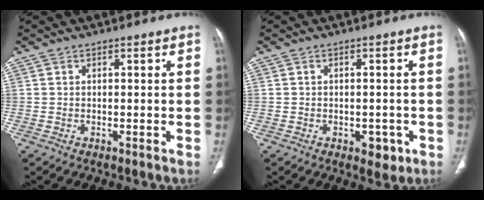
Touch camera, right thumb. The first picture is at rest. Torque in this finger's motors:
{"motor_torque": [0.20, 0.55, -0.21, 0.03, 0.13]}